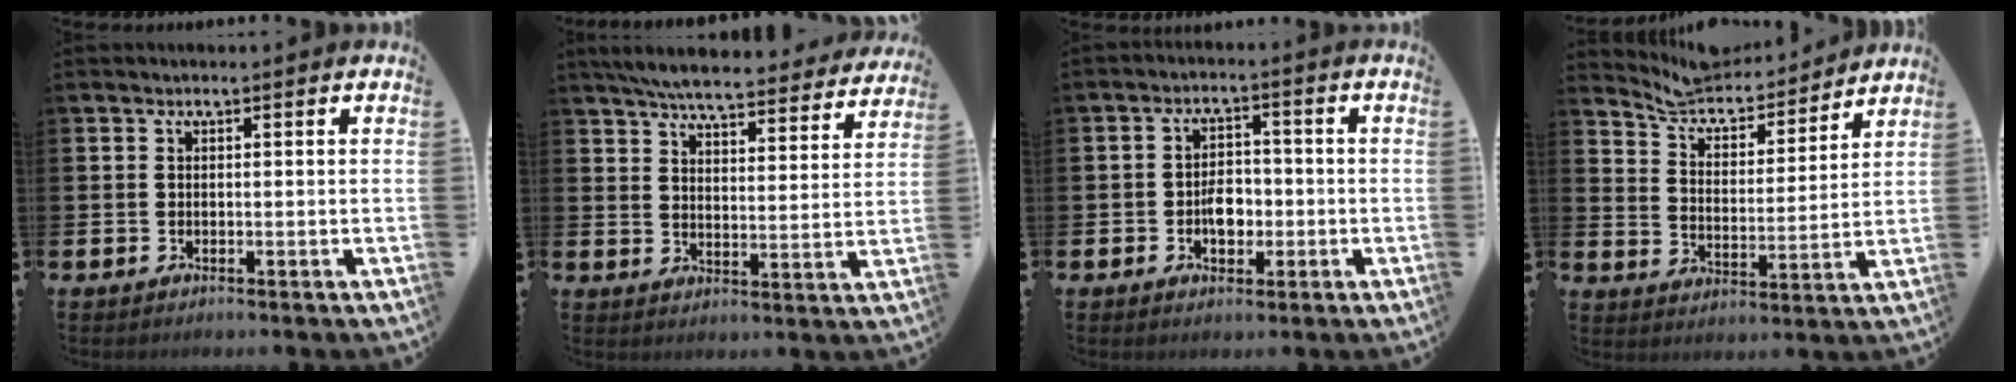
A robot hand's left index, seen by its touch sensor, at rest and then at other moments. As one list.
[{"total": 6.7, "force": [6.4, 0.6, 2.0], "torque": [-0.050, -0.043, 0.110]}, {"total": 3.9, "force": [-1.0, 2.6, 2.7], "torque": [-0.045, 0.003, -0.021]}, {"total": 7.1, "force": [6.8, 1.8, 1.1], "torque": [-0.055, -0.060, 0.116]}]